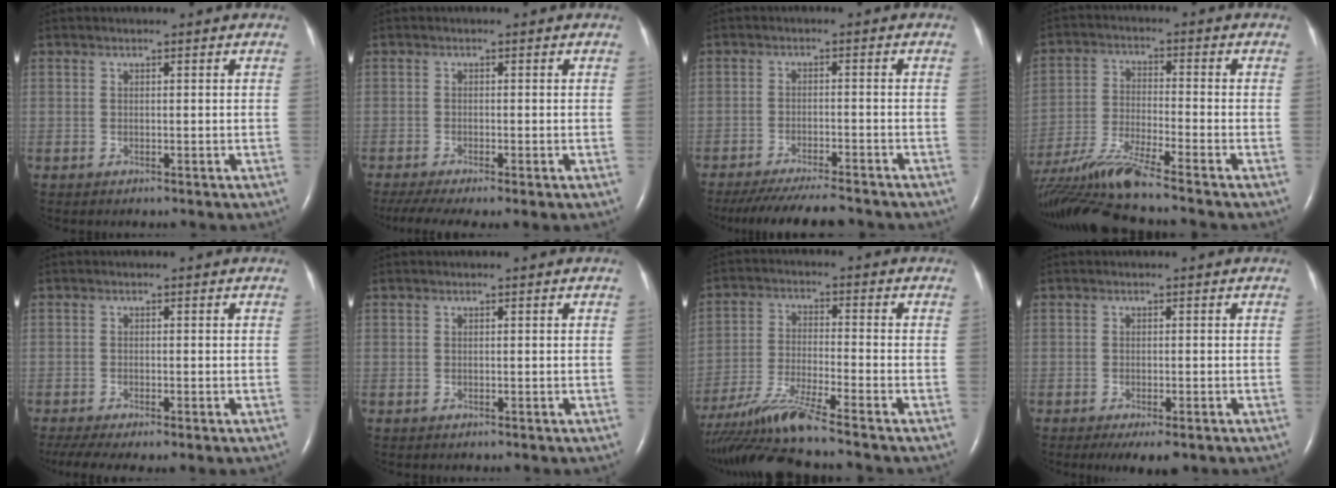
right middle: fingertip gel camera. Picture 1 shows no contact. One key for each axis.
{"total": 6.8, "fx": -4.9, "fy": 0.9, "fz": 4.7, "tx": -0.081, "ty": -0.015, "tz": -0.081}
{"total": 11.8, "fx": -10.6, "fy": 1.2, "fz": 5.0, "tx": -0.075, "ty": -0.022, "tz": -0.152}
{"total": 12.9, "fx": -11.0, "fy": -1.7, "fz": 6.5, "tx": -0.130, "ty": -0.020, "tz": -0.201}
{"total": 7.0, "fx": -4.9, "fy": 1.6, "fz": 4.7, "tx": -0.084, "ty": -0.013, "tz": -0.079}
{"total": 0.0}
{"total": 11.4, "fx": -9.8, "fy": -2.1, "fz": 5.5, "tx": -0.107, "ty": -0.025, "tz": -0.179}
{"total": 4.6, "fx": -3.0, "fy": 1.3, "fz": 3.2, "tx": -0.043, "ty": -0.010, "tz": -0.041}